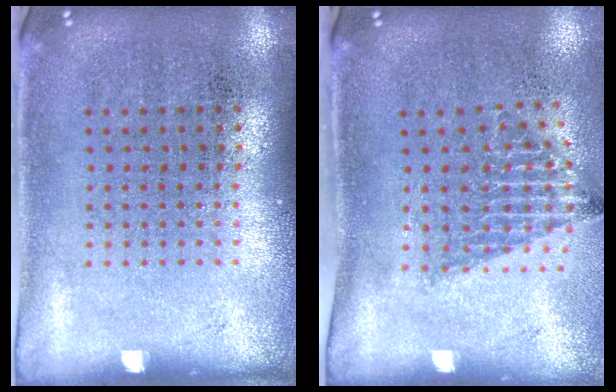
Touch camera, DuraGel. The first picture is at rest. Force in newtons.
{"total": 1.4, "press": 1.1, "slide": 0.9}